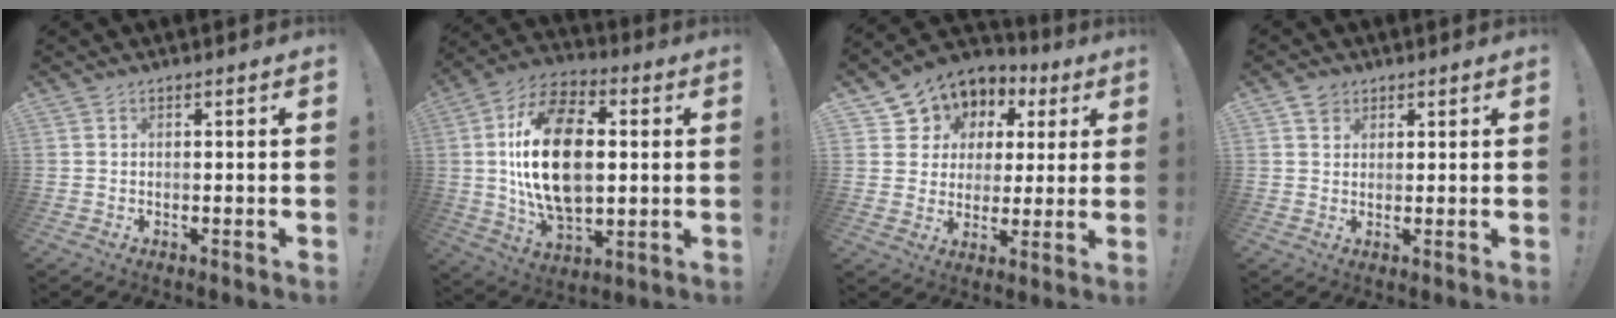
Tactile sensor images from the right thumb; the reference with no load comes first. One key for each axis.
{"total": 23.1, "fx": 2.0, "fy": 13.8, "fz": 18.4, "tx": -0.340, "ty": 0.002, "tz": 0.034}
{"total": 8.3, "fx": 3.0, "fy": 7.4, "fz": 2.1, "tx": -0.034, "ty": -0.030, "tz": 0.063}
{"total": 2.9, "fx": 1.8, "fy": 2.3, "fz": 0.2, "tx": -0.004, "ty": -0.002, "tz": 0.033}